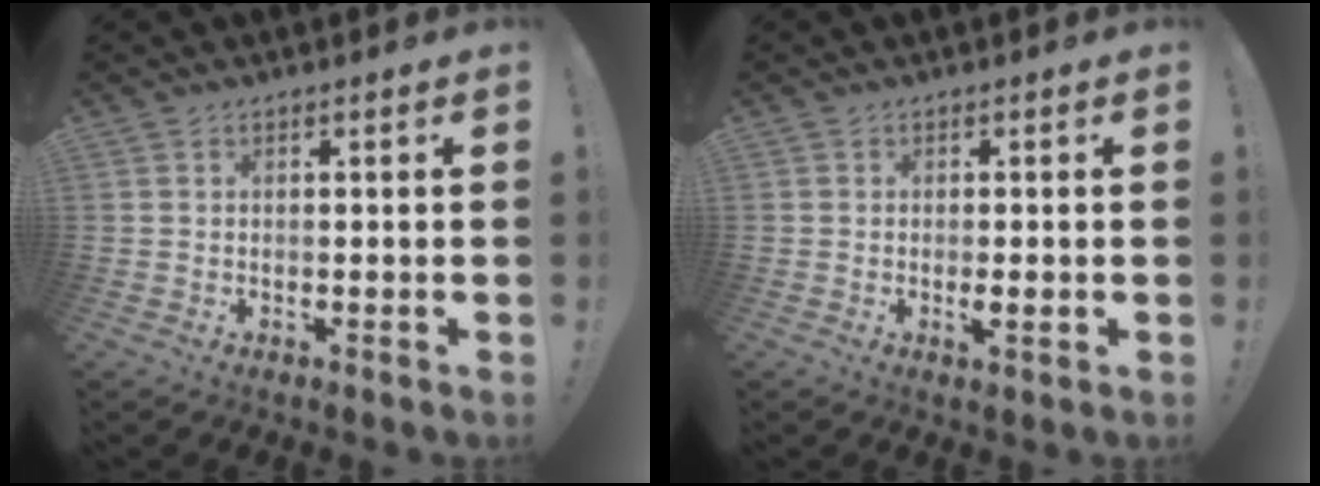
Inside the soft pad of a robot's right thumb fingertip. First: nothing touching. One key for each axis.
{"total": 2.2, "fx": -0.3, "fy": 0.4, "fz": 2.2, "tx": -0.032, "ty": -0.002, "tz": -0.005}